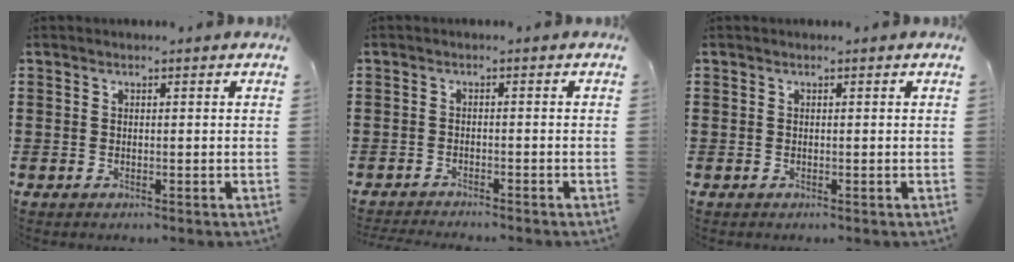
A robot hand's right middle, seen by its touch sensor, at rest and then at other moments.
{"total": 1.9, "force": [-1.9, 0.0, 0.0], "torque": [-0.004, 0.001, -0.041]}
{"total": 0.0}